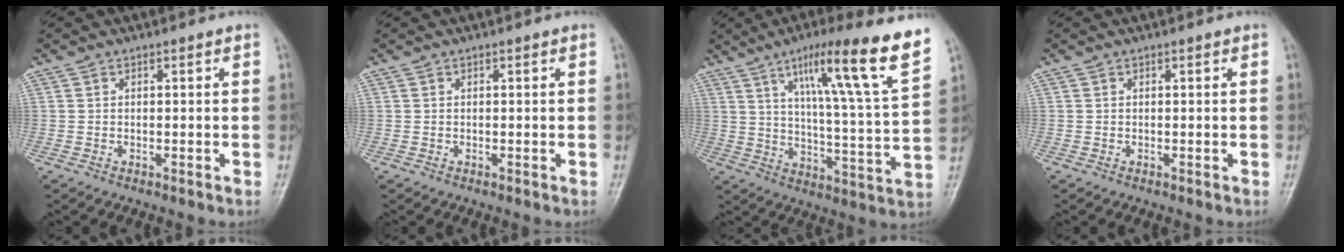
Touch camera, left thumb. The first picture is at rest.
{"total": 0.0}
{"total": 20.0, "force": [11.2, 1.3, 16.5], "torque": [-0.232, -0.044, 0.168]}
{"total": 0.0}